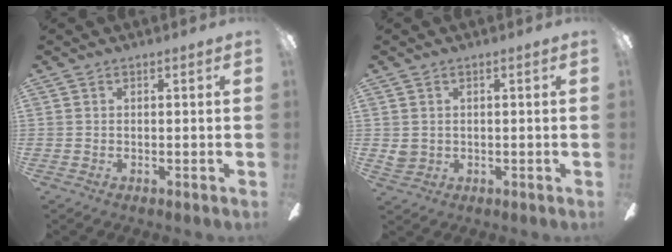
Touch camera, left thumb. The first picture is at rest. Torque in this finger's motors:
{"motor_torque": [-0.40, 0.06, 0.15, -0.29, 0.00]}